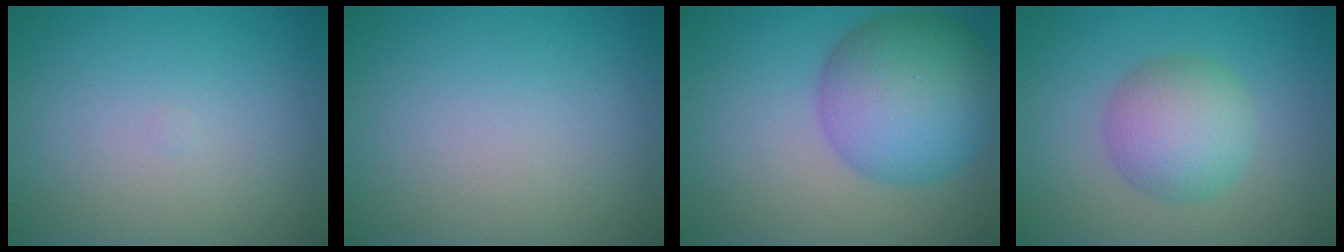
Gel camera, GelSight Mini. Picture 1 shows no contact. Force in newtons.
{"total": 0.0}
{"total": 9.5, "press": 9.5, "slide": 0.2}
{"total": 5.1, "press": 5.1, "slide": 0.2}